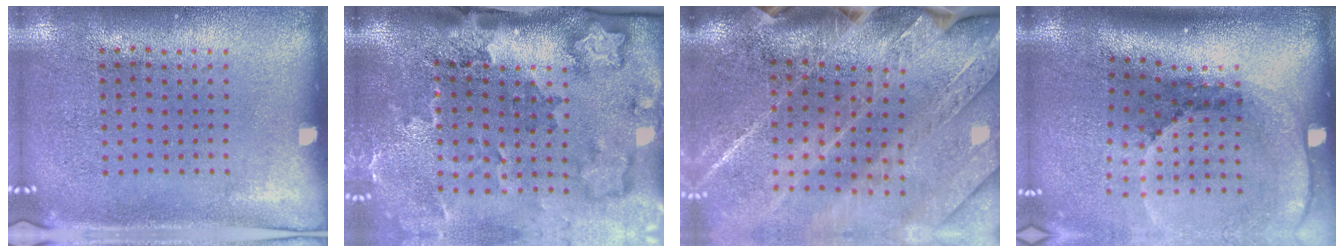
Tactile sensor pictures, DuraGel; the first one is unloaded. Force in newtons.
{"total": 3.5, "press": 2.2, "slide": 2.7}
{"total": 3.9, "press": 3.3, "slide": 2.1}
{"total": 2.8, "press": 1.9, "slide": 2.1}